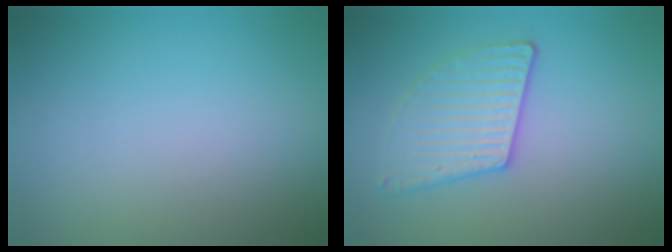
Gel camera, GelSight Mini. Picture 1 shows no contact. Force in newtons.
{"total": 3.0, "press": 2.9, "slide": 0.7}